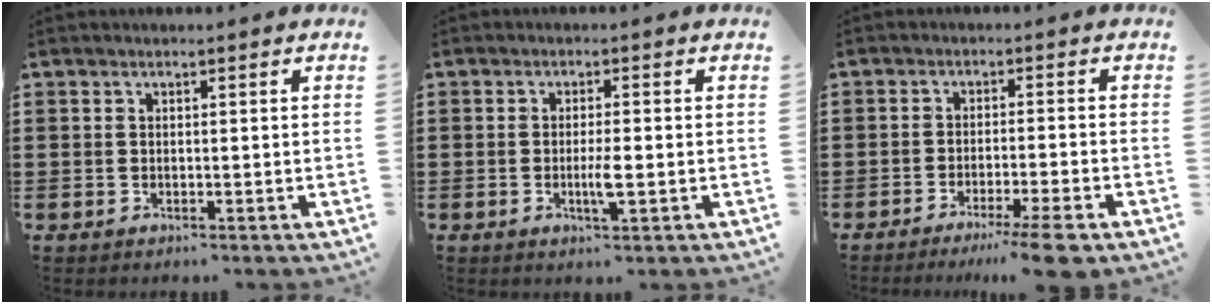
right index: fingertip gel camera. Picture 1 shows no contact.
{"total": 3.4, "force": [-0.8, 0.4, 3.3], "torque": [-0.058, -0.002, -0.014]}
{"total": 5.1, "force": [-4.0, -0.5, 3.1], "torque": [-0.047, -0.013, -0.071]}